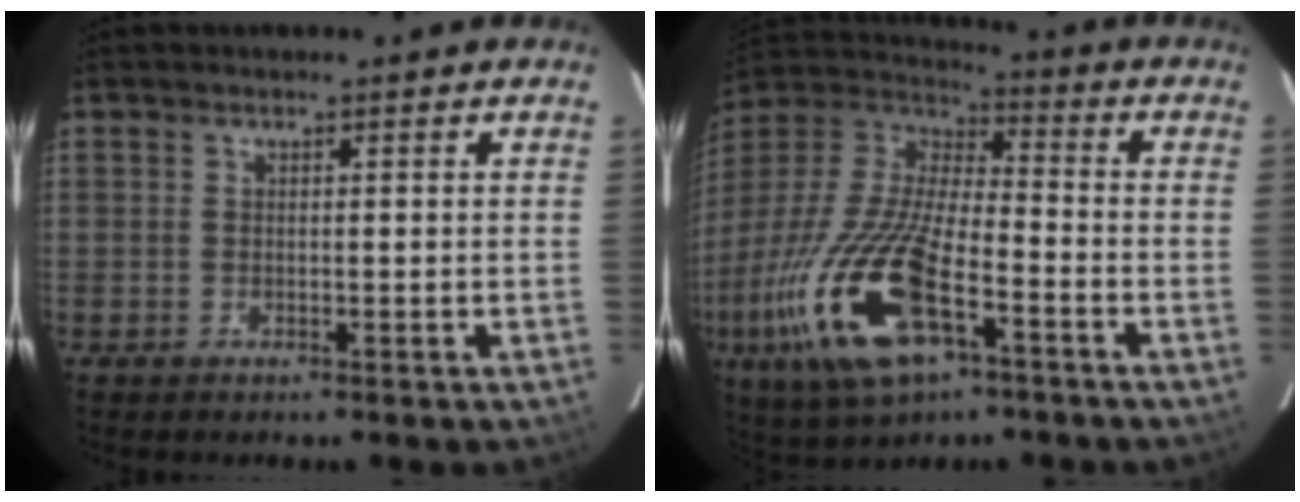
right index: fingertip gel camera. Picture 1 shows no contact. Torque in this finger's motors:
{"motor_torque": [1.75, -0.40, 1.06, 0.21]}